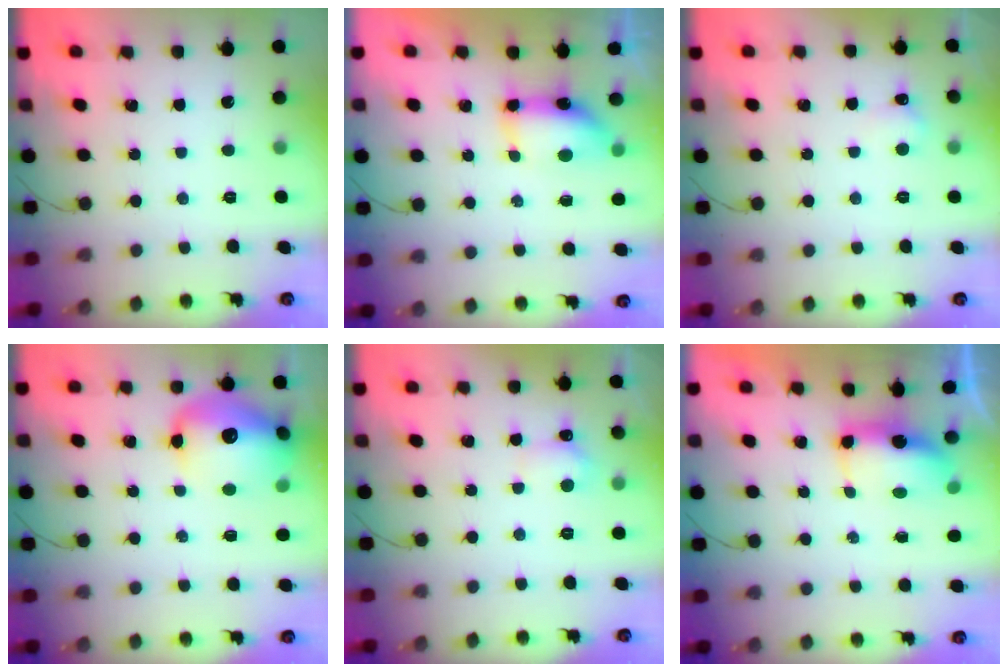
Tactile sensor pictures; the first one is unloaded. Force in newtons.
{"total": 7.6, "press": 7.6, "slide": 0.7}
{"total": 4.4, "press": 4.2, "slide": 1.2}
{"total": 16.9, "press": 16.3, "slide": 4.3}
{"total": 5.5, "press": 5.2, "slide": 1.5}
{"total": 6.6, "press": 6.6, "slide": 0.6}